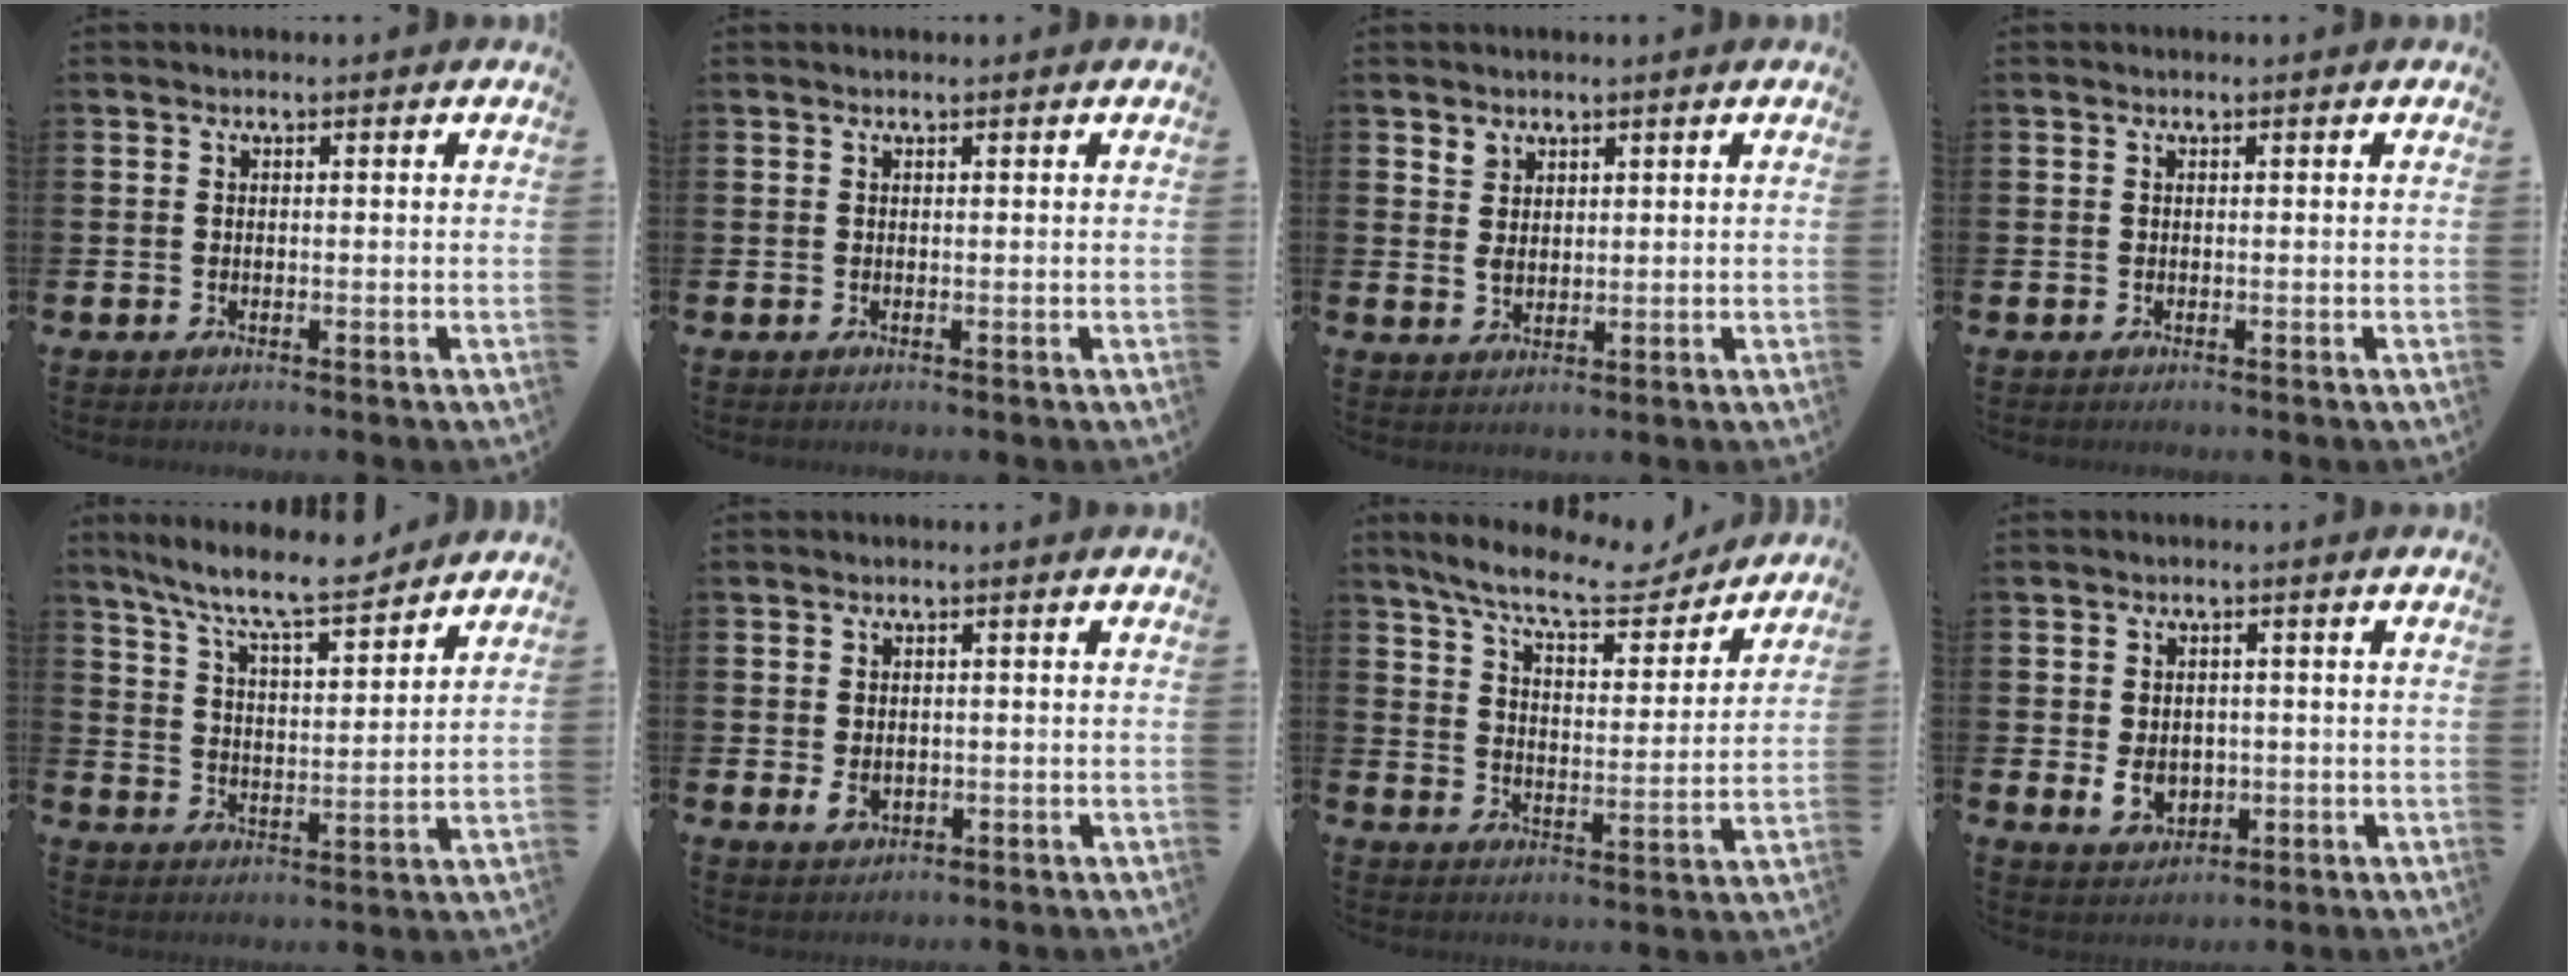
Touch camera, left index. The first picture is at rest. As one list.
[{"total": 0.0}, {"total": 2.4, "force": [1.8, 1.6, 0.5], "torque": [-0.002, 0.000, 0.031]}, {"total": 0.0}, {"total": 9.2, "force": [8.4, 0.9, 3.5], "torque": [-0.088, -0.053, 0.146]}, {"total": 2.3, "force": [0.0, 1.5, 1.7], "torque": [-0.026, 0.001, -0.002]}, {"total": 9.7, "force": [8.6, 2.1, 3.9], "torque": [-0.091, -0.053, 0.146]}, {"total": 3.6, "force": [-0.4, 2.8, 2.2], "torque": [-0.032, 0.001, -0.012]}]